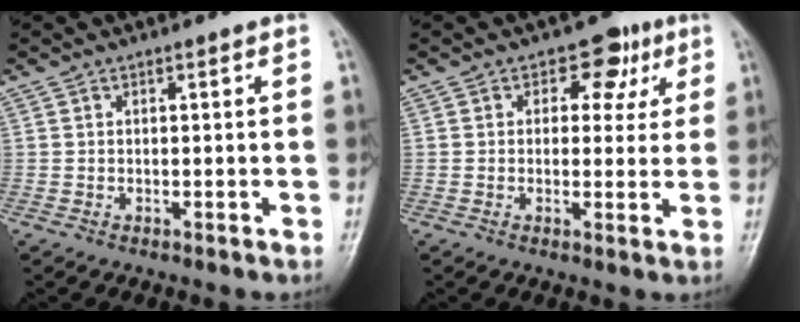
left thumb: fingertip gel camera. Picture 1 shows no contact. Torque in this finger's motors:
{"motor_torque": [0.00, 0.10, 0.07, 0.07, 0.05]}